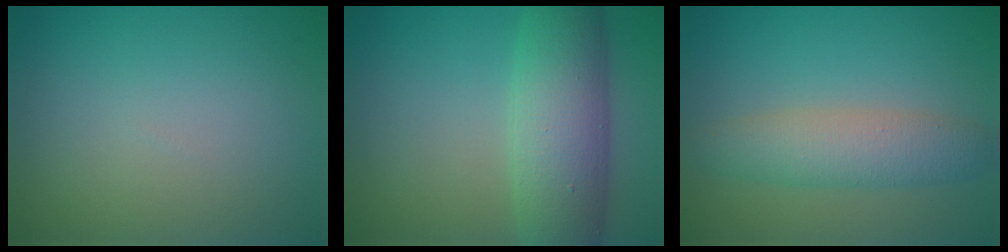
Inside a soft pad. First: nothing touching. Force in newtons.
{"total": 7.1, "press": 7.1, "slide": 0.2}
{"total": 3.8, "press": 3.8, "slide": 0.1}